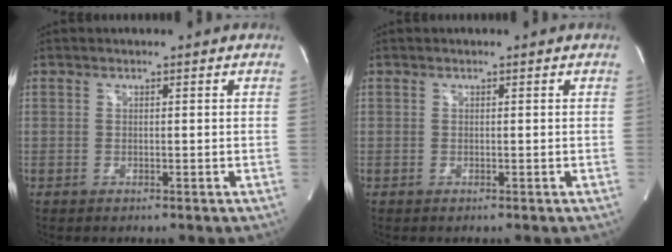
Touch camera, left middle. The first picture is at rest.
{"total": 0.0}